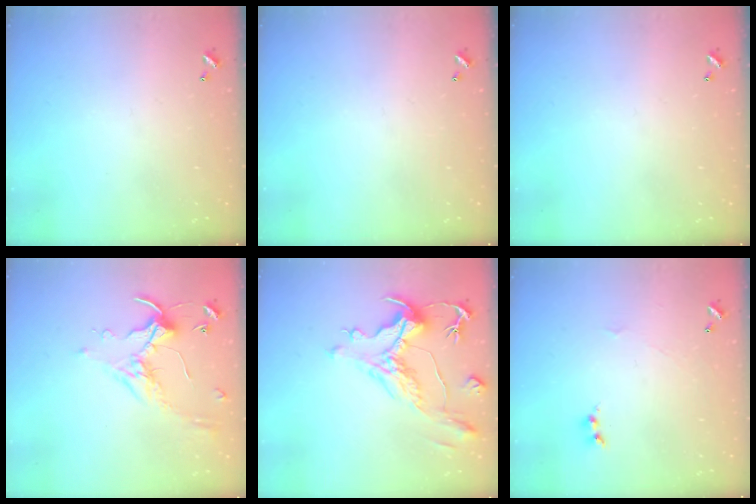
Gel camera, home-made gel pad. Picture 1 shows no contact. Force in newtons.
{"total": 0.0}
{"total": 0.0}
{"total": 0.7, "press": 0.6, "slide": 0.4}
{"total": 1.6, "press": 0.6, "slide": 1.5}
{"total": 1.7, "press": 1.6, "slide": 0.6}